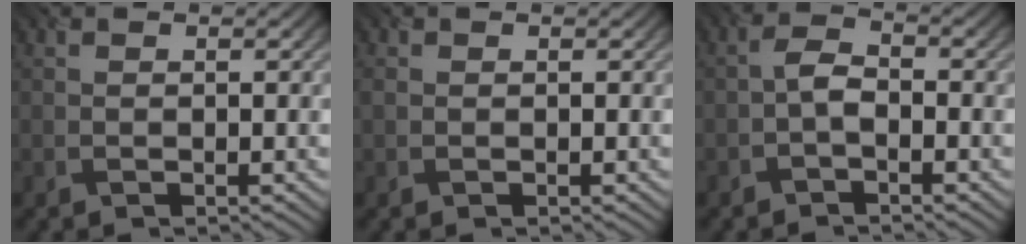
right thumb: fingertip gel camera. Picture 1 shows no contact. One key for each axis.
{"total": 0.8, "fx": 0.0, "fy": 0.7, "fz": 0.4, "tx": -0.015, "ty": 0.002, "tz": 0.000}
{"total": 2.4, "fx": -1.1, "fy": 1.0, "fz": 1.8, "tx": -0.036, "ty": 0.008, "tz": -0.028}